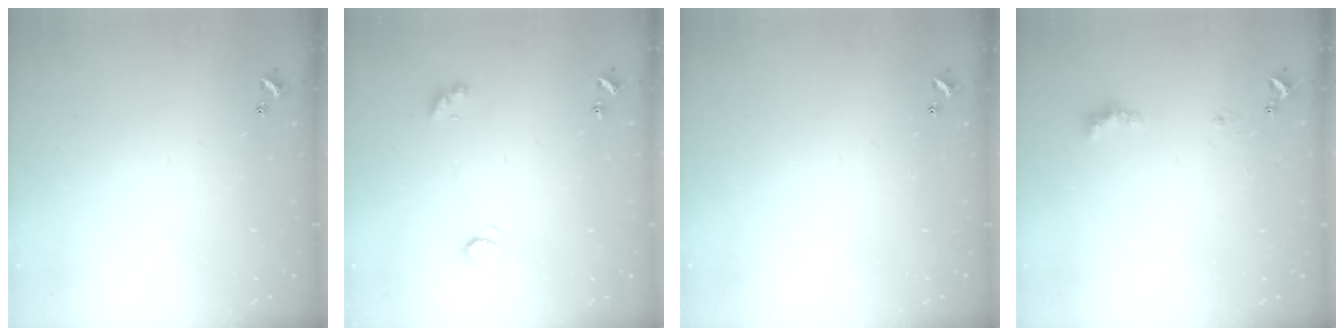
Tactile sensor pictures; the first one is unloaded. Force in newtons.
{"total": 2.5, "press": 2.5, "slide": 0.3}
{"total": 0.0}
{"total": 2.0, "press": 1.9, "slide": 0.4}